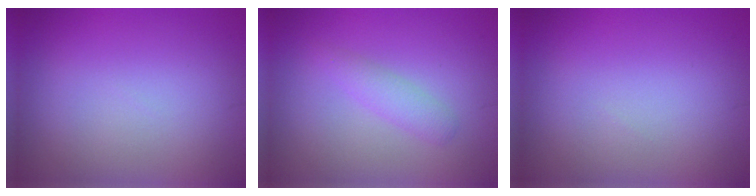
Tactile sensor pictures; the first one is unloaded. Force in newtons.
{"total": 1.7, "press": 1.7, "slide": 0.0}
{"total": 0.0}